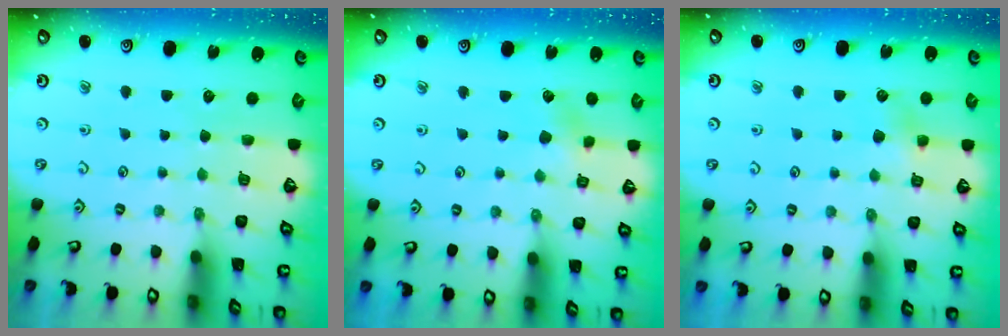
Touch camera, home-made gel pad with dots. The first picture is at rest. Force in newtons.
{"total": 2.9, "press": 2.9, "slide": 0.4}
{"total": 4.8, "press": 4.7, "slide": 0.3}